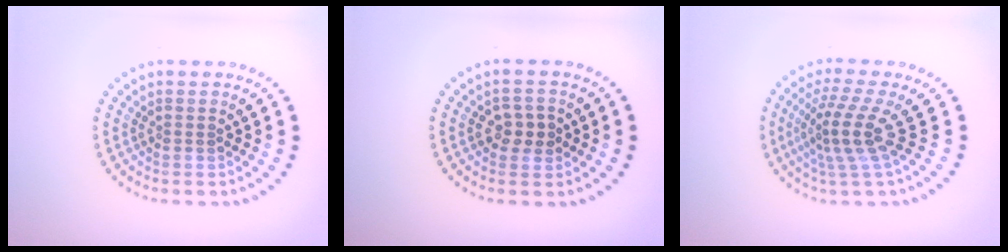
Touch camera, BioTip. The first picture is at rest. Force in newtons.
{"total": 2.2, "press": 2.2, "slide": 0.3}
{"total": 4.1, "press": 2.9, "slide": 2.9}